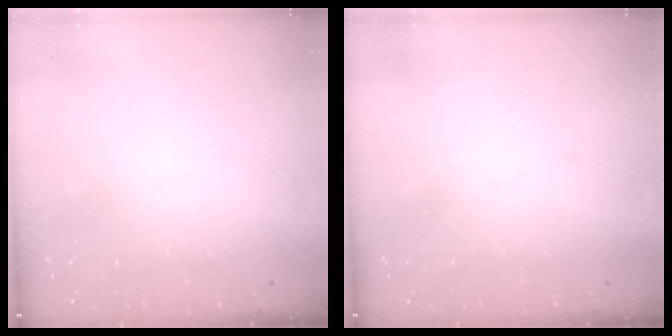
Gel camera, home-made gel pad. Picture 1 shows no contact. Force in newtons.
{"total": 1.0, "press": 1.0, "slide": 0.1}